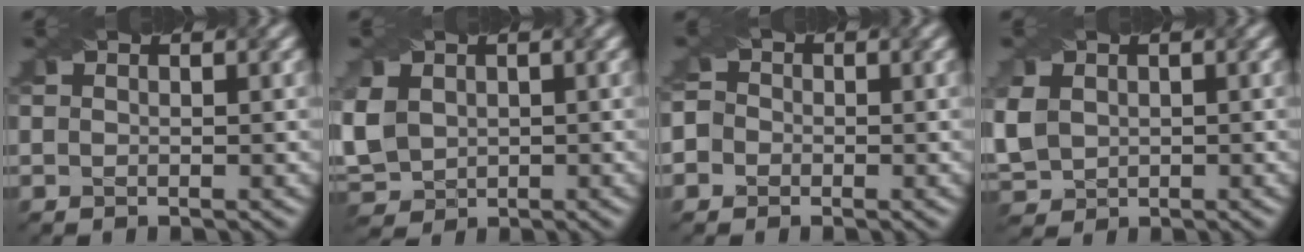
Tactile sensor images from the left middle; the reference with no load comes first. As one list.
[{"total": 5.0, "force": [0.9, 4.0, 2.8], "torque": [-0.094, 0.010, 0.021]}, {"total": 2.9, "force": [-0.2, 2.7, 1.0], "torque": [0.003, 0.019, -0.031]}, {"total": 3.8, "force": [0.6, 3.2, 2.1], "torque": [-0.074, 0.007, 0.017]}]